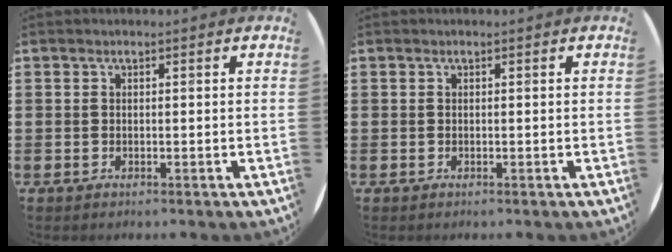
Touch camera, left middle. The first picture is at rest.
{"total": 0.0}